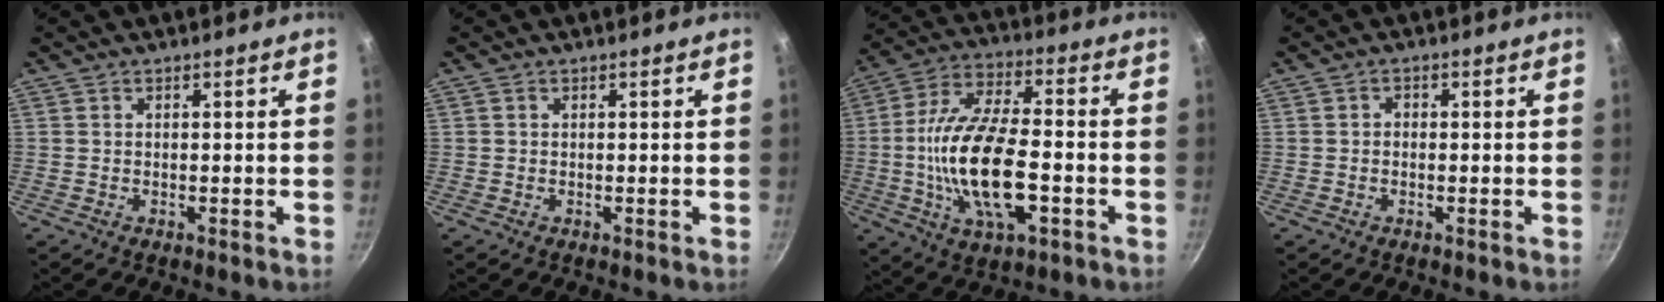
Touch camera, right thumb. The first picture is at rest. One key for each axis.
{"total": 0.0}
{"total": 18.9, "fx": -3.8, "fy": 8.2, "fz": 16.6, "tx": -0.313, "ty": 0.021, "tz": -0.076}
{"total": 1.1, "fx": -0.2, "fy": 0.9, "fz": 0.6, "tx": -0.011, "ty": 0.006, "tz": -0.005}